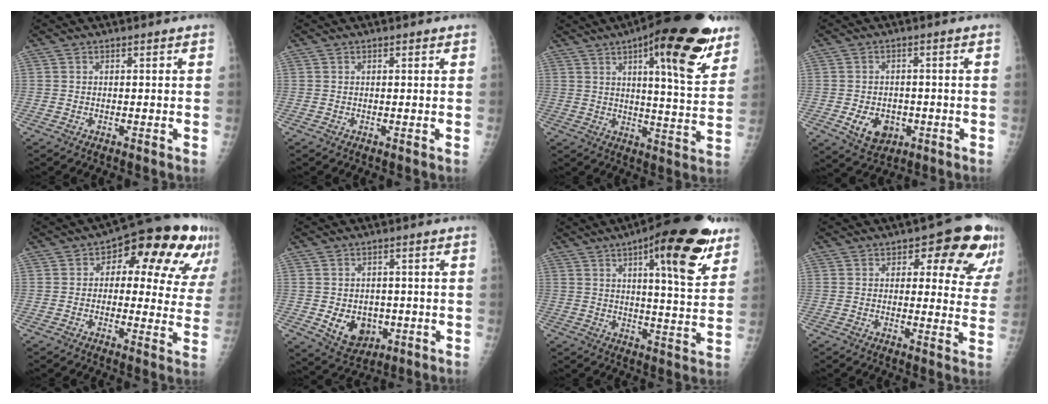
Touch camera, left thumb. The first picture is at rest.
{"total": 0.6, "force": [0.2, 0.3, 0.4], "torque": [-0.003, 0.001, 0.001]}
{"total": 21.4, "force": [11.8, 5.6, 17.0], "torque": [-0.213, -0.044, 0.164]}
{"total": 7.1, "force": [-2.2, 5.3, 4.1], "torque": [-0.048, 0.008, -0.026]}
{"total": 18.3, "force": [7.8, 9.1, 13.8], "torque": [-0.124, 0.005, 0.089]}
{"total": 8.1, "force": [-1.7, 6.3, 4.8], "torque": [-0.047, 0.001, -0.013]}
{"total": 19.0, "force": [9.8, 5.2, 15.5], "torque": [-0.187, -0.037, 0.132]}
{"total": 13.6, "force": [6.8, 6.3, 9.9], "torque": [-0.064, -0.026, 0.072]}